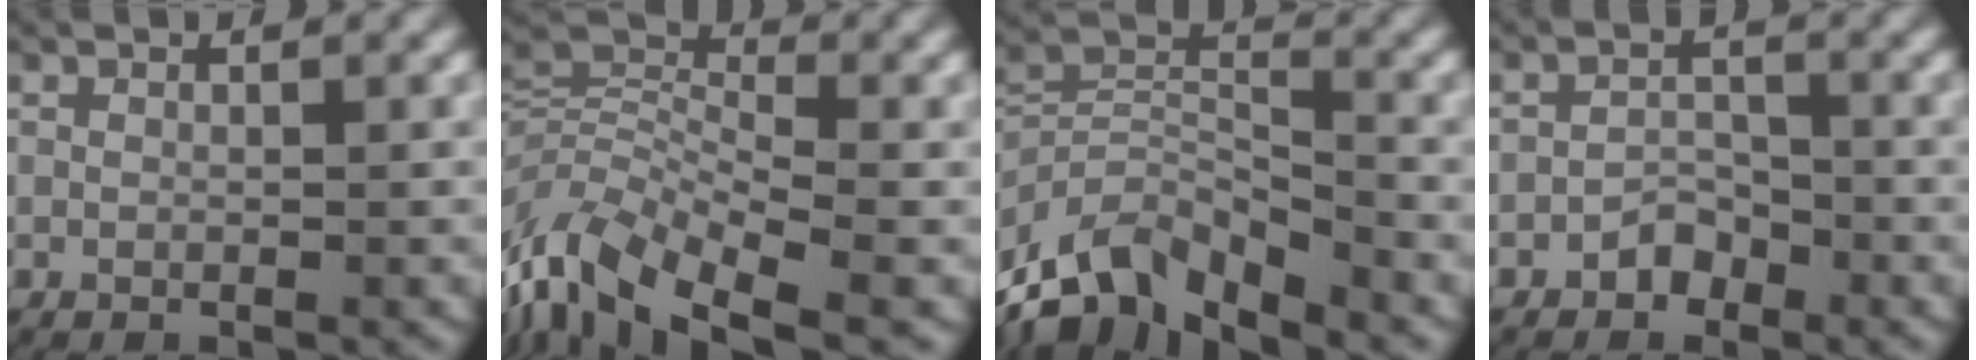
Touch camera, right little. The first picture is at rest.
{"total": 9.1, "force": [-3.7, 5.8, 6.0], "torque": [-0.144, -0.040, -0.051]}
{"total": 9.8, "force": [-5.2, 6.2, 5.6], "torque": [-0.115, -0.034, -0.079]}
{"total": 2.1, "force": [-1.5, 1.3, 0.5], "torque": [-0.009, 0.003, -0.032]}